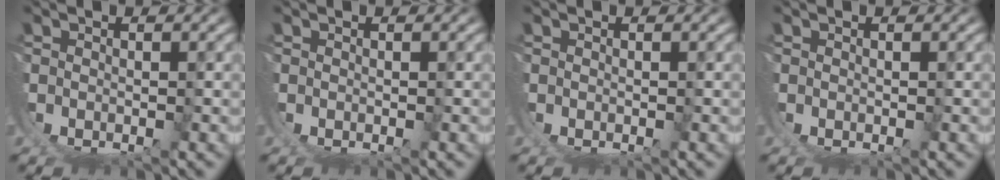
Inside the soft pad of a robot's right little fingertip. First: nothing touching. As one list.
[{"total": 0.0}, {"total": 0.0}, {"total": 0.0}]